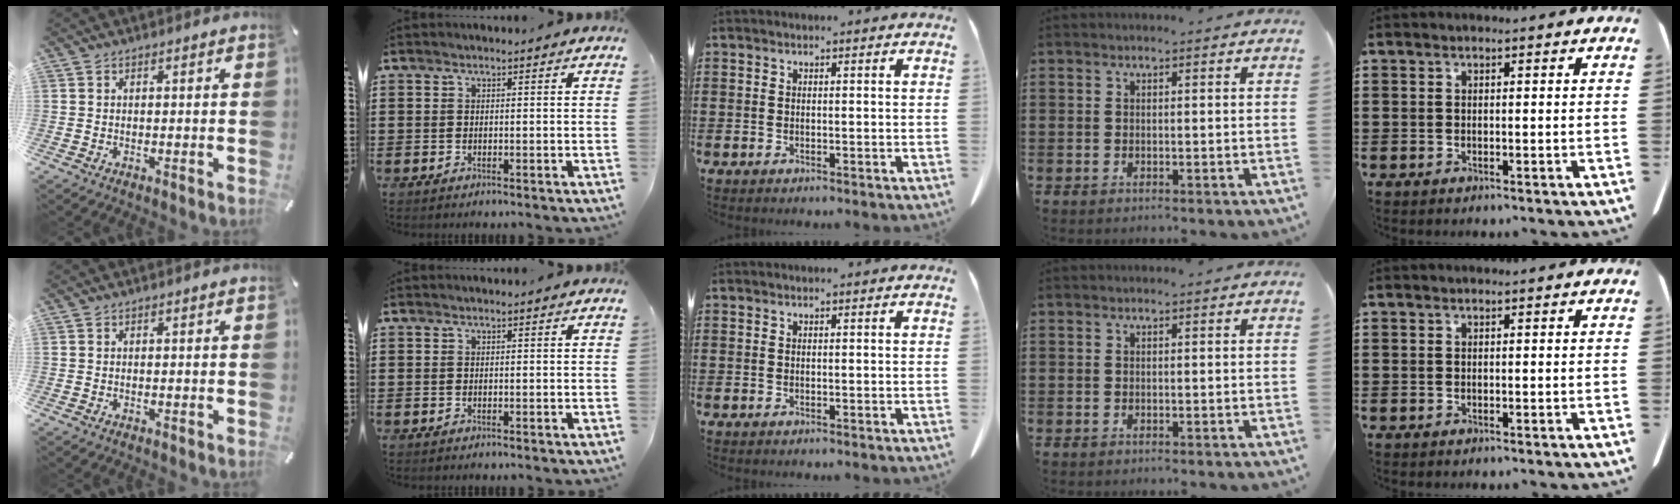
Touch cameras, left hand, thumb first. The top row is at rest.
{}